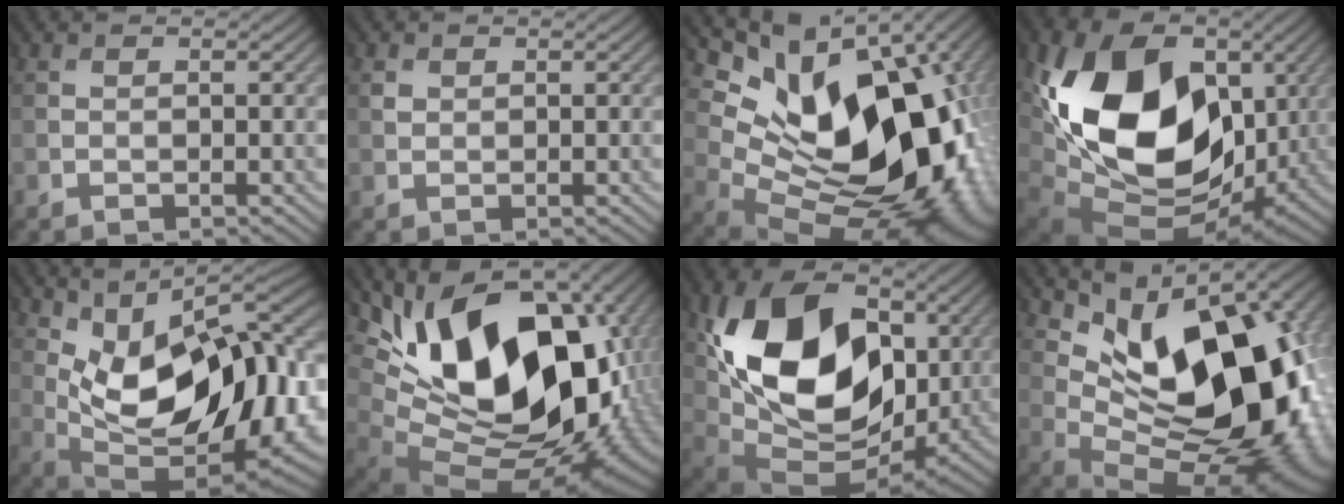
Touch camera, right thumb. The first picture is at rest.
{"total": 1.6, "force": [1.0, 1.2, -0.3], "torque": [0.010, -0.001, 0.018]}
{"total": 17.2, "force": [4.9, 11.1, 12.3], "torque": [-0.174, -0.007, 0.111]}
{"total": 17.4, "force": [3.3, 12.9, 11.1], "torque": [-0.263, -0.021, 0.081]}
{"total": 14.9, "force": [2.1, 7.0, 12.9], "torque": [-0.216, 0.008, 0.044]}
{"total": 18.7, "force": [4.2, 11.9, 13.9], "torque": [-0.238, -0.008, 0.092]}
{"total": 16.2, "force": [4.3, 11.4, 10.6], "torque": [-0.209, -0.002, 0.094]}
{"total": 15.7, "force": [5.0, 8.4, 12.3], "torque": [-0.144, 0.006, 0.088]}